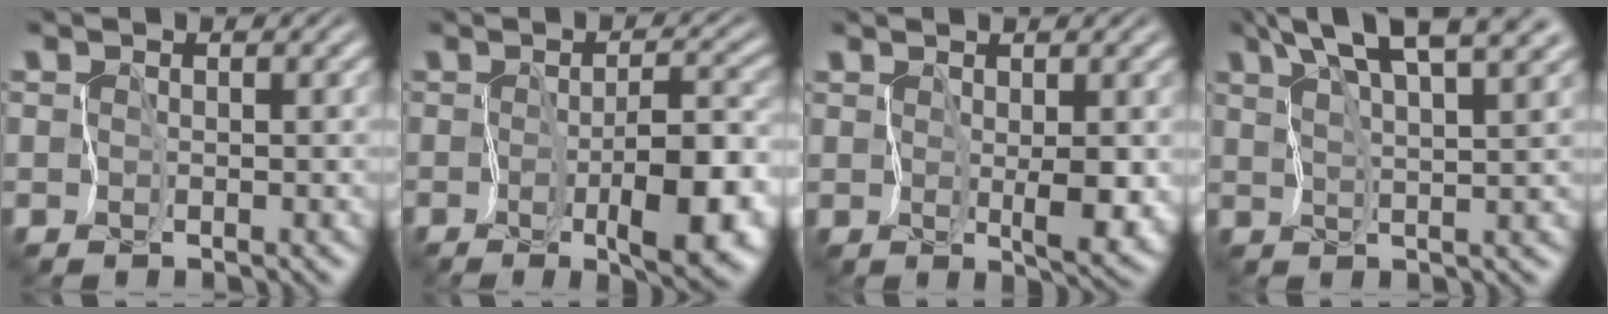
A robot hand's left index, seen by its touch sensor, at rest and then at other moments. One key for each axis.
{"total": 6.5, "fx": -2.3, "fy": 1.9, "fz": 5.8, "tx": -0.083, "ty": -0.001, "tz": -0.037}
{"total": 4.2, "fx": 0.6, "fy": 1.7, "fz": 3.8, "tx": -0.068, "ty": -0.009, "tz": 0.018}
{"total": 9.1, "fx": 6.5, "fy": 2.1, "fz": 6.1, "tx": -0.117, "ty": 0.026, "tz": 0.093}